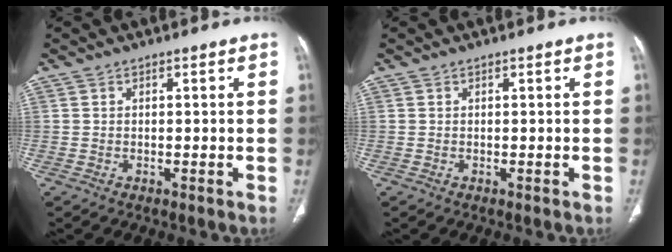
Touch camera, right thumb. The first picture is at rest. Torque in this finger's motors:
{"motor_torque": [0.00, 0.00, -0.05, 0.05, 0.02]}